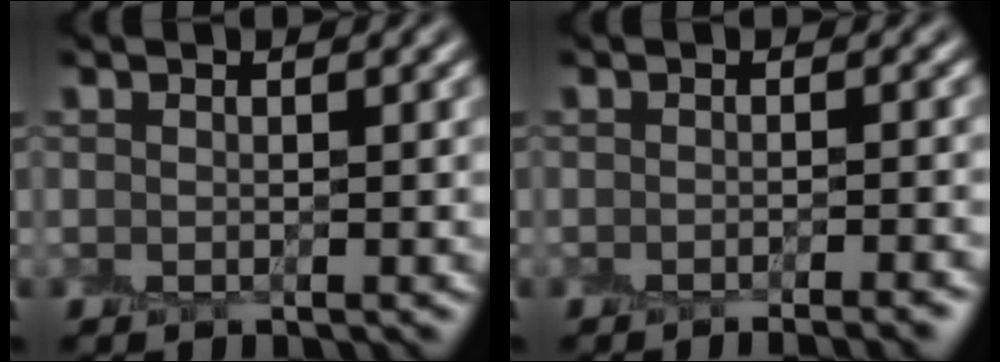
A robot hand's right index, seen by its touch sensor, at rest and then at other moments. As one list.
[{"total": 3.6, "force": [-2.4, 0.9, 2.6], "torque": [-0.013, 0.007, -0.029]}]